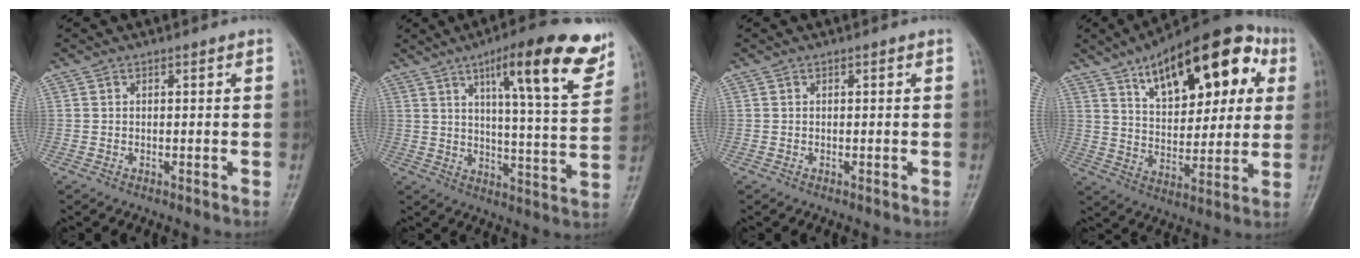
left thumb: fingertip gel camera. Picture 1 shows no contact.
{"total": 18.1, "force": [10.1, 3.5, 14.6], "torque": [-0.184, -0.041, 0.146]}
{"total": 0.0}
{"total": 23.8, "force": [10.2, 11.4, 18.2], "torque": [-0.231, -0.006, 0.159]}